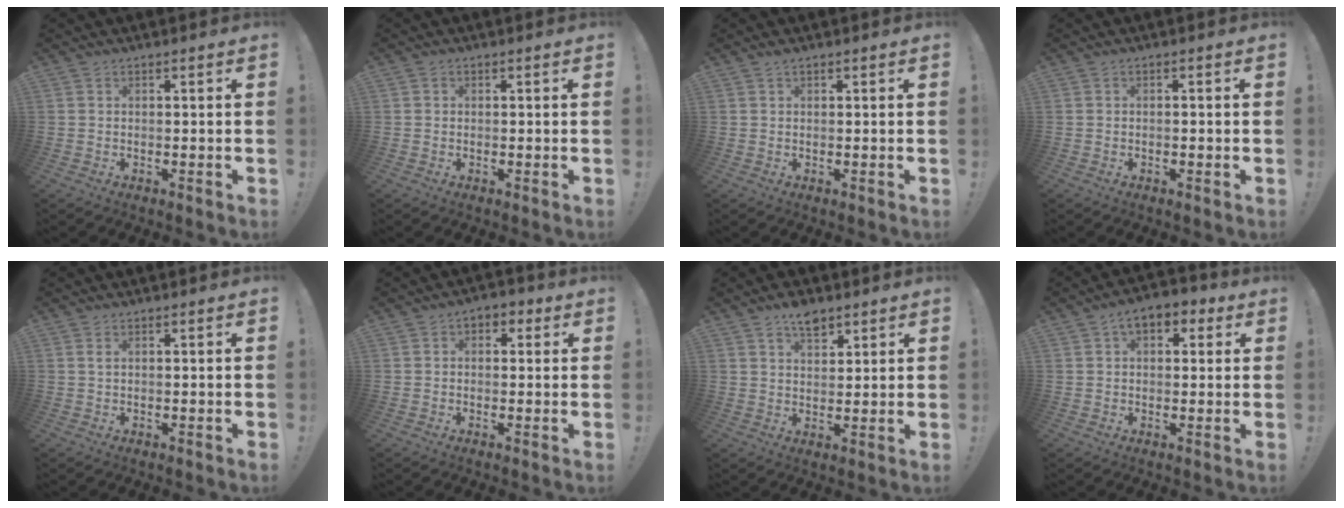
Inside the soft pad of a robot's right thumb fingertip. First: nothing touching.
{"total": 0.7, "force": [0.0, 0.7, 0.1], "torque": [-0.002, 0.004, 0.001]}
{"total": 0.9, "force": [0.7, 0.3, 0.3], "torque": [0.002, -0.003, 0.012]}
{"total": 0.8, "force": [-0.5, 0.2, 0.6], "torque": [-0.010, 0.002, -0.008]}
{"total": 0.8, "force": [0.3, 0.2, 0.7], "torque": [-0.010, 0.000, 0.004]}
{"total": 3.4, "force": [0.5, 2.8, 1.9], "torque": [-0.014, 0.003, 0.005]}
{"total": 6.6, "force": [4.8, 3.3, 3.2], "torque": [-0.037, -0.026, 0.083]}
{"total": 7.3, "force": [3.0, 4.4, 4.9], "torque": [-0.060, -0.004, 0.052]}